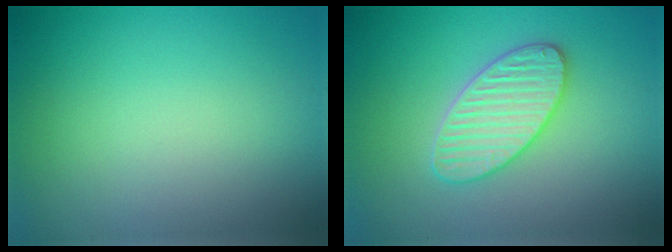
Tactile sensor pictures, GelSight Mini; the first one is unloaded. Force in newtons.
{"total": 3.8, "press": 3.8, "slide": 0.3}